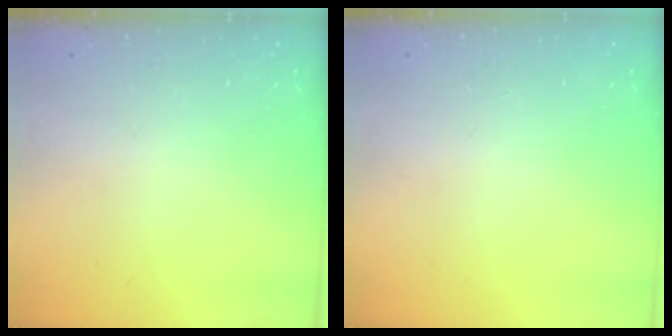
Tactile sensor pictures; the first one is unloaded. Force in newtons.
{"total": 0.0}